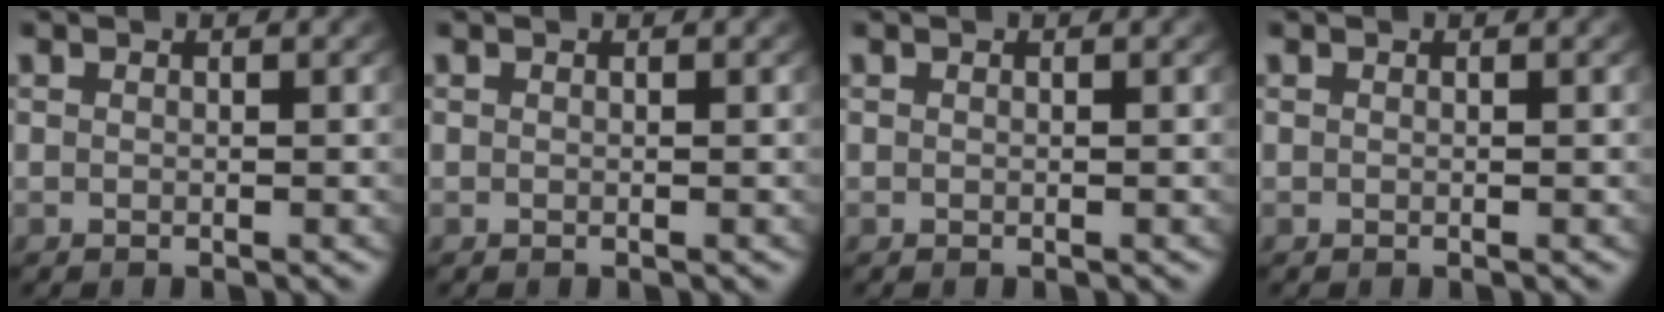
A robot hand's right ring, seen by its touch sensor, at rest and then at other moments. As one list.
[{"total": 0.0}, {"total": 0.0}, {"total": 0.0}]